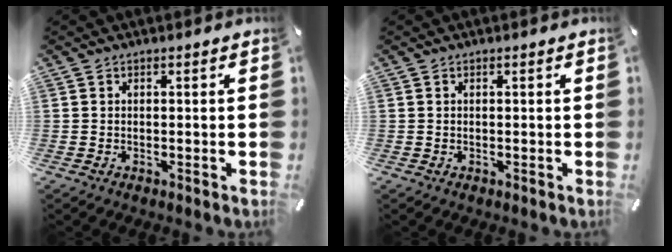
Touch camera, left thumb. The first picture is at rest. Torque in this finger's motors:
{"motor_torque": [0.08, 0.13, -0.04, 0.01, 0.00]}